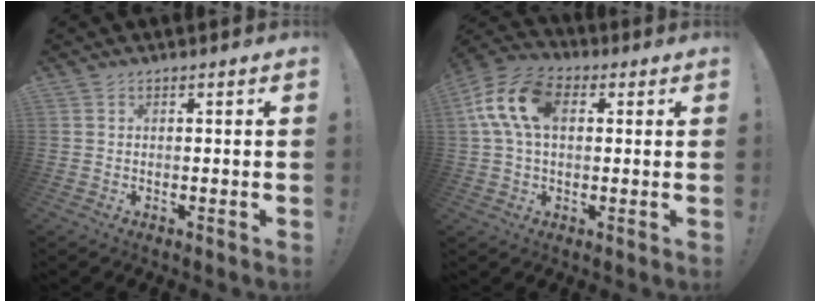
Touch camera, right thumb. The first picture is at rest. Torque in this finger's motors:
{"motor_torque": [0.45, 0.45, 0.26, 0.24, 0.34]}